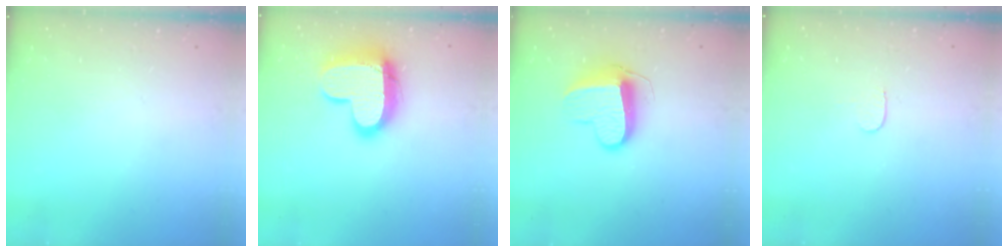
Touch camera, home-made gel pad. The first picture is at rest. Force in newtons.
{"total": 16.2, "press": 16.2, "slide": 1.4}
{"total": 10.7, "press": 10.7, "slide": 0.5}
{"total": 3.2, "press": 3.2, "slide": 0.3}